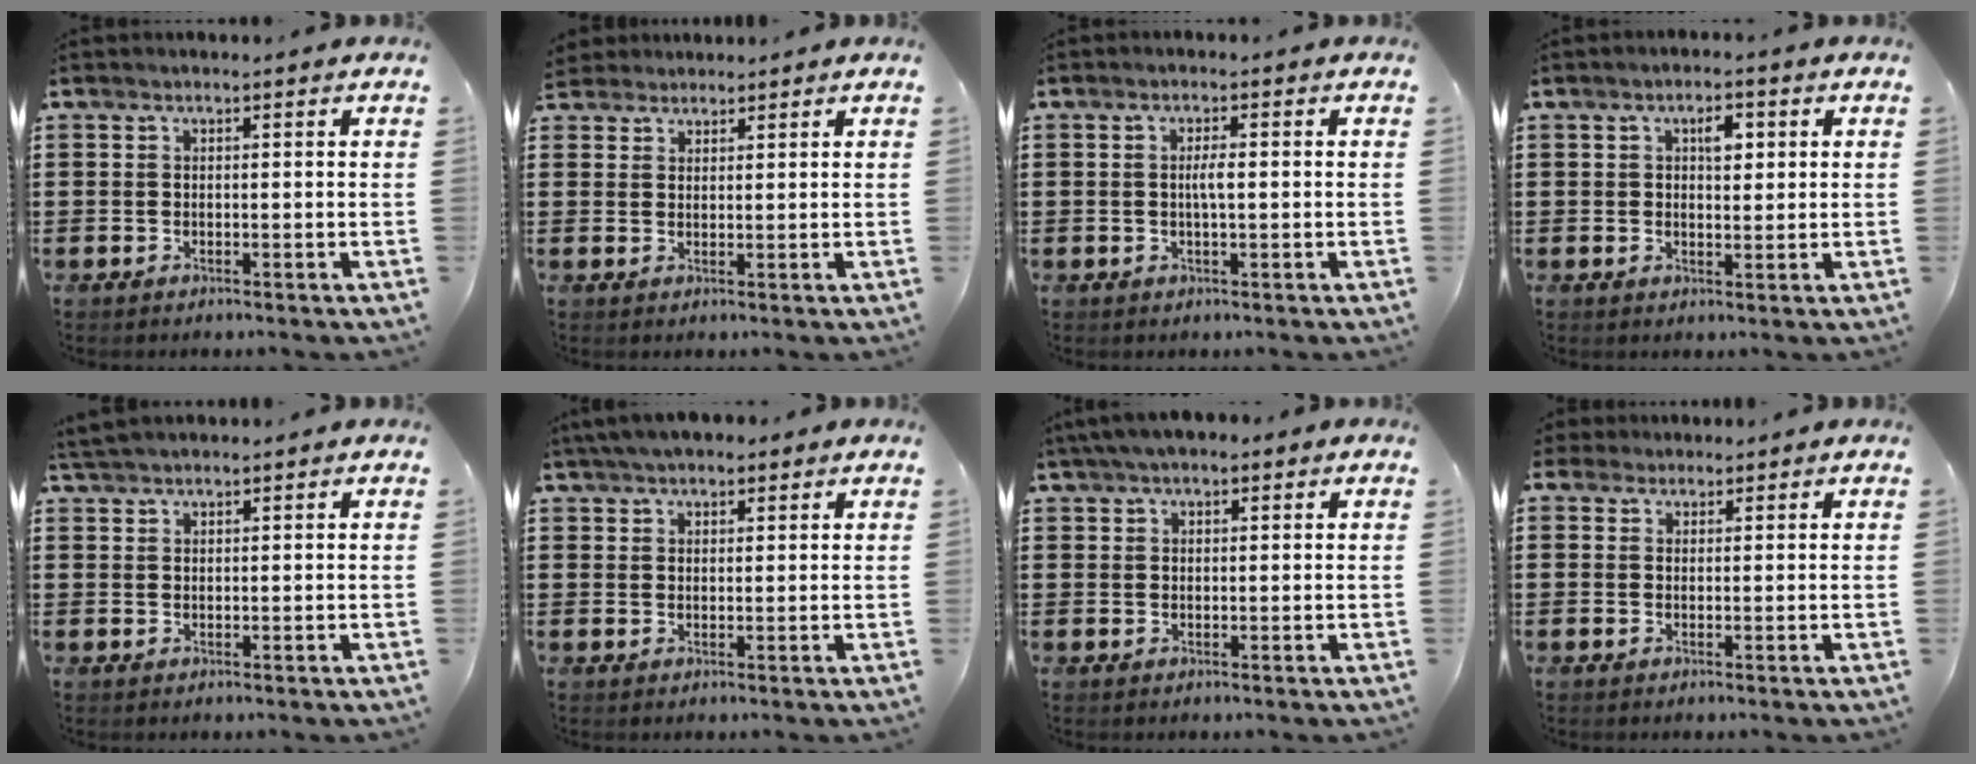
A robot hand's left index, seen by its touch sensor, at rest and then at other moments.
{"total": 2.1, "force": [1.9, 0.9, -0.2], "torque": [-0.004, 0.007, 0.038]}
{"total": 2.4, "force": [0.0, 0.4, 2.3], "torque": [-0.052, -0.003, -0.004]}
{"total": 3.3, "force": [0.9, 1.7, 2.7], "torque": [-0.041, 0.004, 0.010]}
{"total": 2.0, "force": [1.9, 0.3, 0.6], "torque": [-0.016, 0.003, 0.038]}
{"total": 4.0, "force": [3.4, 1.4, 1.6], "torque": [-0.040, 0.002, 0.063]}
{"total": 2.7, "force": [1.9, 1.1, 1.5], "torque": [-0.035, 0.008, 0.035]}
{"total": 1.7, "force": [1.4, 1.0, 0.1], "torque": [-0.007, 0.007, 0.028]}